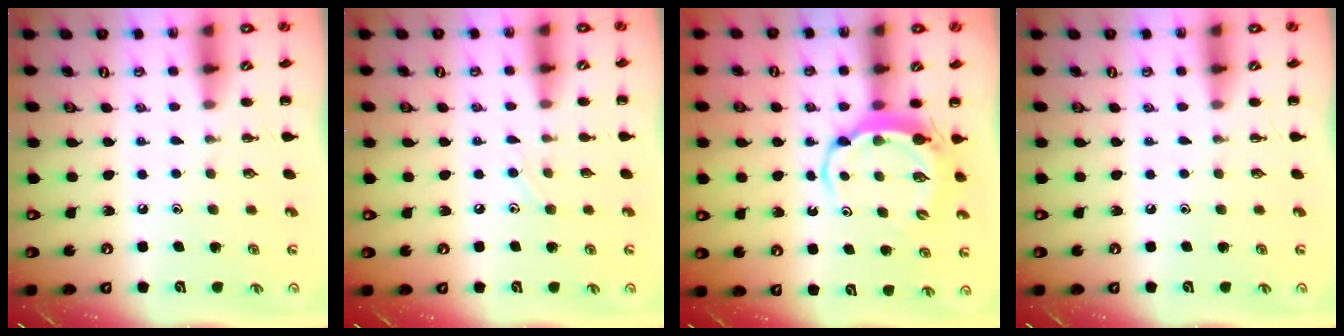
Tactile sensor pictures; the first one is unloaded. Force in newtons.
{"total": 4.0, "press": 3.8, "slide": 1.2}
{"total": 5.6, "press": 5.5, "slide": 0.6}
{"total": 0.0}